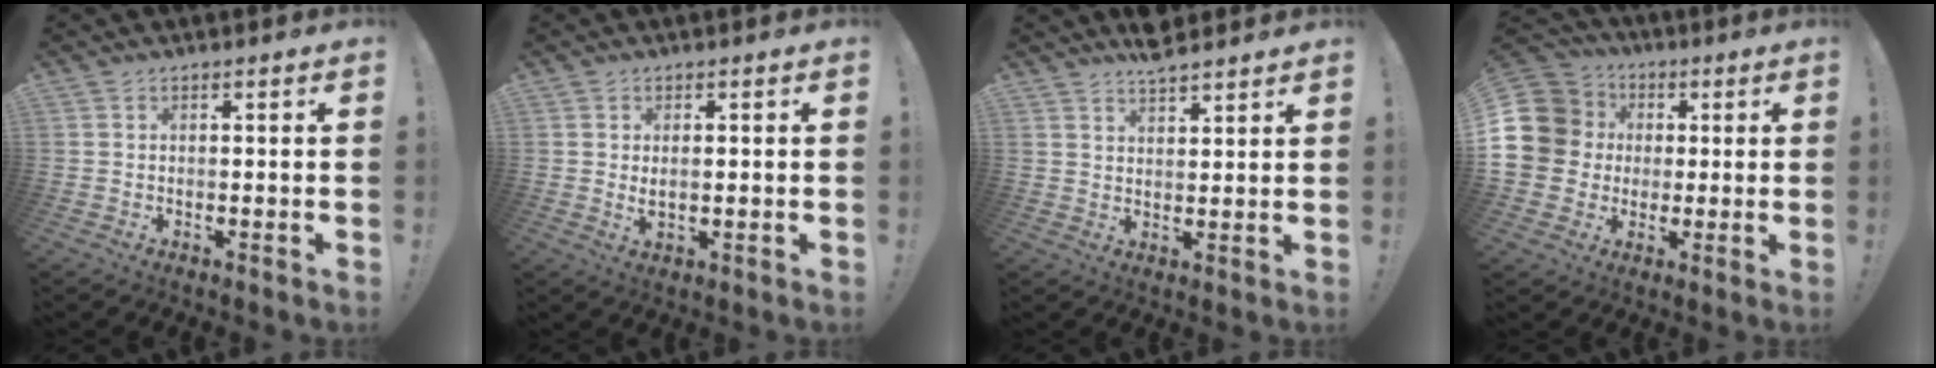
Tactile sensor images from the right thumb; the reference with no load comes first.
{"total": 2.5, "force": [1.2, 1.1, 1.9], "torque": [-0.022, -0.006, 0.020]}
{"total": 5.4, "force": [5.0, 1.4, 1.6], "torque": [-0.017, -0.029, 0.090]}
{"total": 14.9, "force": [2.3, 13.4, 6.1], "torque": [-0.108, 0.004, 0.060]}